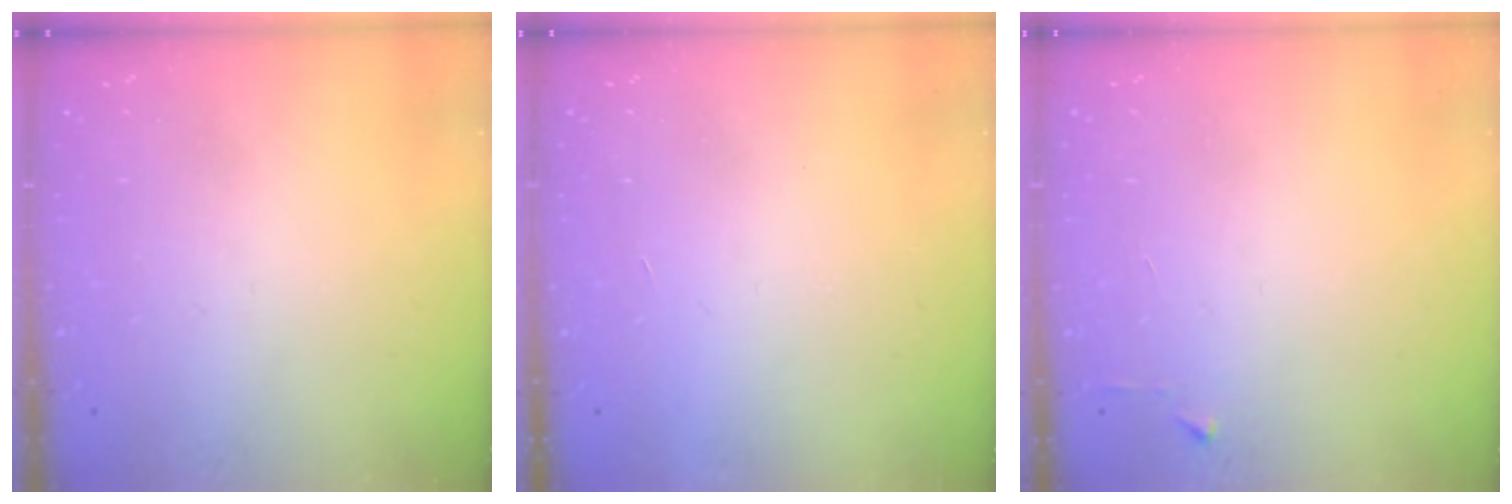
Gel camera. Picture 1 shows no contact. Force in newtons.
{"total": 1.7, "press": 1.7, "slide": 0.1}
{"total": 2.4, "press": 2.4, "slide": 0.3}